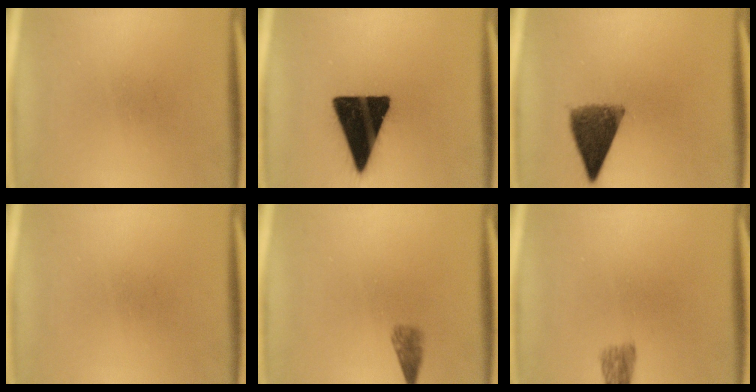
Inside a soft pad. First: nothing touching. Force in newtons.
{"total": 18.8}
{"total": 8.3}
{"total": 0.0}
{"total": 1.9}
{"total": 2.5}